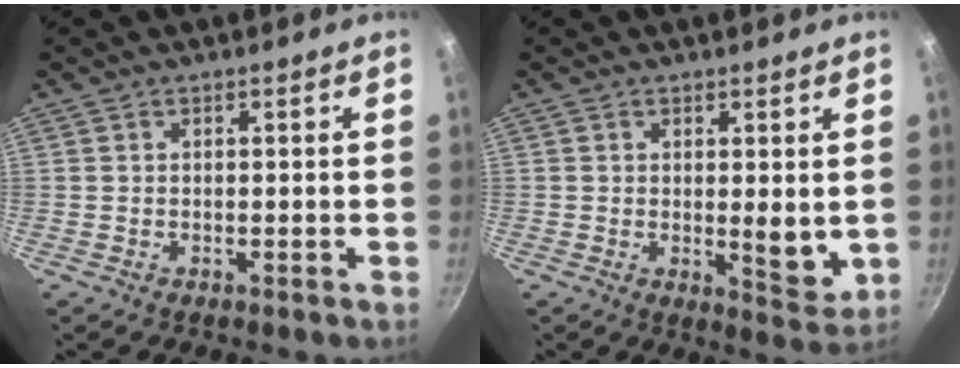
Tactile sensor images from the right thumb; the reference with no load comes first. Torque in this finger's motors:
{"motor_torque": [1.43, 1.29, 1.17, -0.65, 0.34]}